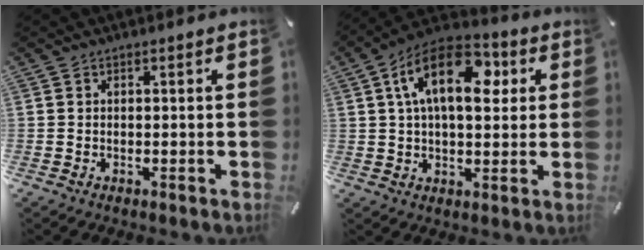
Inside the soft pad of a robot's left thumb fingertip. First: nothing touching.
{"total": 16.3, "force": [4.9, 9.0, 12.6], "torque": [-0.209, 0.001, 0.078]}